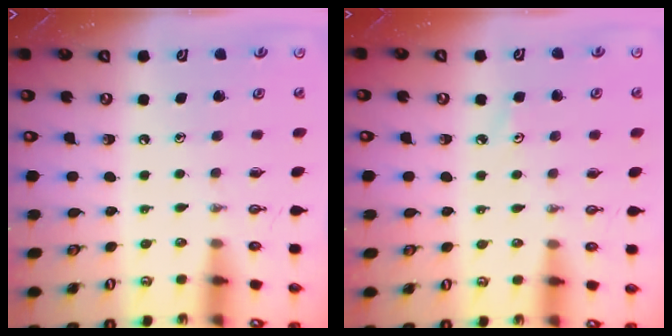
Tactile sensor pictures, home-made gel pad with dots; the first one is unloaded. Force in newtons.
{"total": 2.8, "press": 2.8, "slide": 0.4}